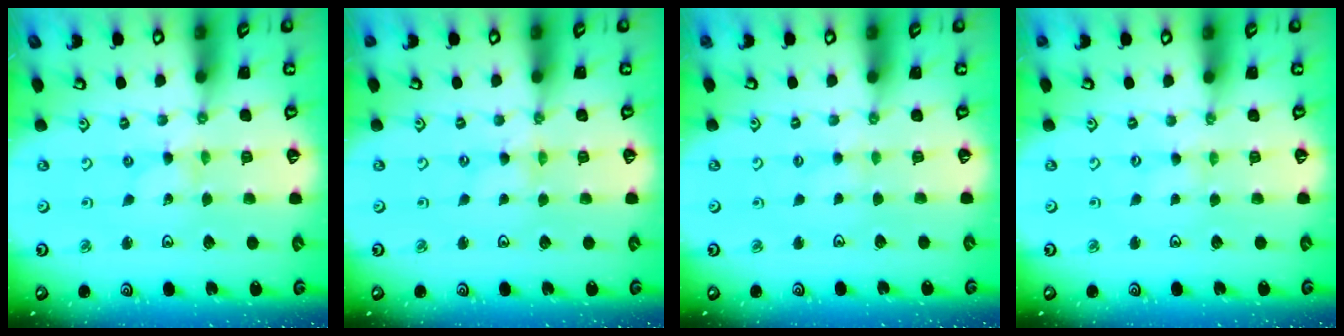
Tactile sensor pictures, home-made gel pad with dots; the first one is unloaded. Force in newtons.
{"total": 0.5, "press": 0.5, "slide": 0.2}
{"total": 0.6, "press": 0.6, "slide": 0.2}
{"total": 0.0}